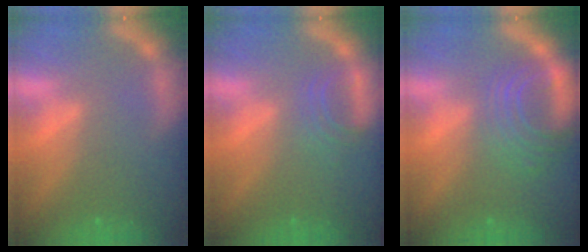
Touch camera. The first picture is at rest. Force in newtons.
{"total": 2.9}
{"total": 8.1}